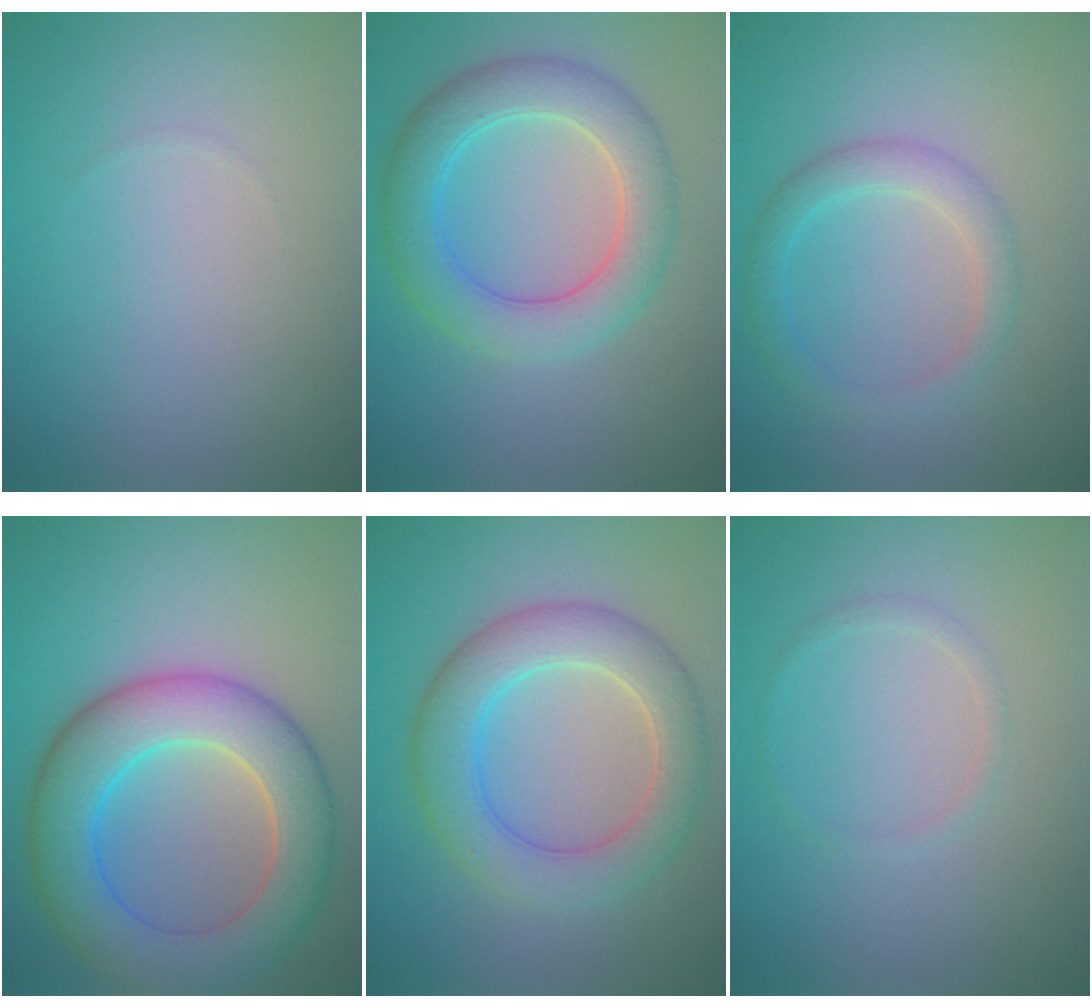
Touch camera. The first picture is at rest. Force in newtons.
{"total": 5.6, "press": 5.6, "slide": 0.2}
{"total": 2.6, "press": 2.6, "slide": 0.1}
{"total": 8.7, "press": 8.7, "slide": 0.4}
{"total": 4.7, "press": 4.7, "slide": 0.5}
{"total": 0.9, "press": 0.9, "slide": 0.1}